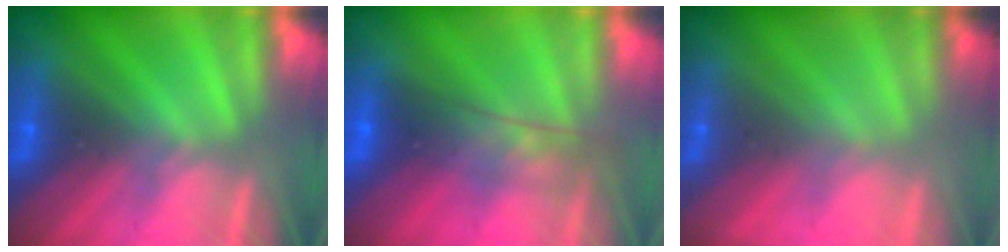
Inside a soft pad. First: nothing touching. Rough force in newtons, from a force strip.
{"total": 9.7}
{"total": 2.1}